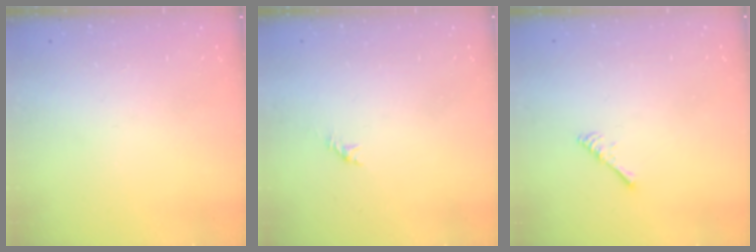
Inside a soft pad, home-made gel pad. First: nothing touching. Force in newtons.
{"total": 0.0}
{"total": 2.4, "press": 2.4, "slide": 0.4}